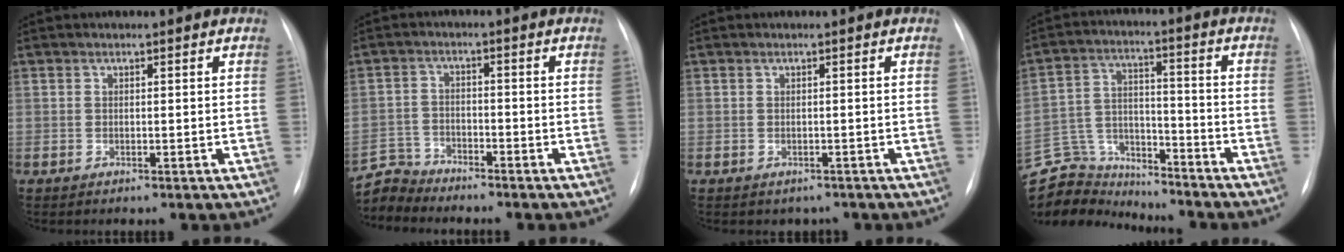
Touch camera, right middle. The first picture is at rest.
{"total": 5.2, "force": [-5.0, 0.5, -1.2], "torque": [0.023, 0.000, -0.099]}
{"total": 0.8, "force": [-0.5, 0.6, 0.1], "torque": [-0.004, 0.002, -0.004]}
{"total": 12.6, "force": [-12.2, 3.0, 0.0], "torque": [-0.005, 0.049, -0.214]}